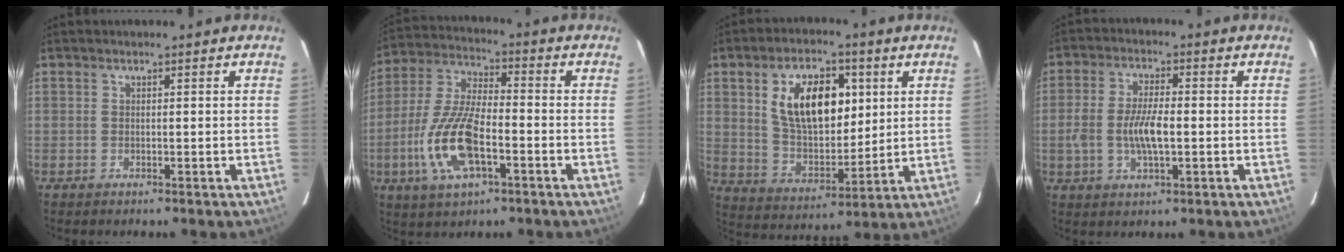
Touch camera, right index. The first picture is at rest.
{"total": 14.7, "force": [-4.9, 5.7, 12.6], "torque": [-0.275, -0.006, -0.094]}
{"total": 15.7, "force": [4.9, 8.8, 12.1], "torque": [-0.209, 0.012, 0.098]}
{"total": 7.8, "force": [-1.2, 3.0, 7.1], "torque": [-0.142, 0.001, -0.023]}